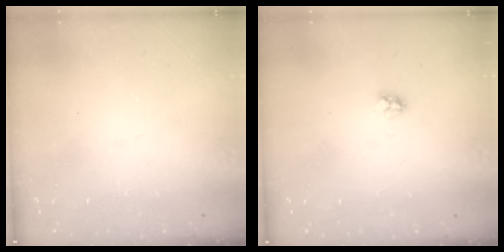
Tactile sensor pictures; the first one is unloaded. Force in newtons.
{"total": 2.9, "press": 2.9, "slide": 0.3}